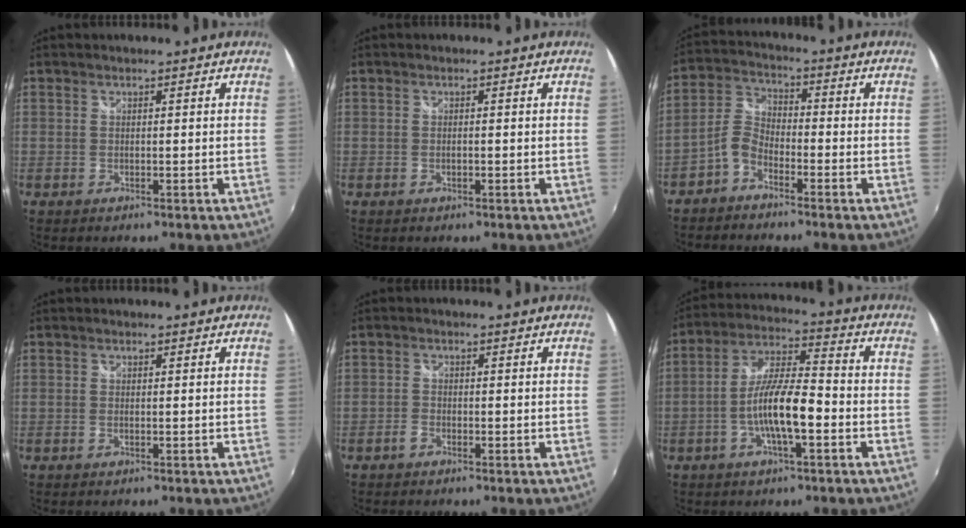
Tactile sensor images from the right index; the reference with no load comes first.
{"total": 0.9, "force": [-0.4, 0.3, 0.8], "torque": [-0.017, -0.001, -0.008]}
{"total": 5.0, "force": [-3.4, 2.6, 2.6], "torque": [-0.066, 0.018, -0.075]}
{"total": 0.6, "force": [-0.2, 0.1, 0.6], "torque": [-0.012, 0.000, -0.007]}
{"total": 1.5, "force": [-1.2, 0.8, 0.6], "torque": [-0.019, 0.002, -0.024]}
{"total": 10.9, "force": [-3.7, 2.2, 10.0], "torque": [-0.201, 0.003, -0.070]}